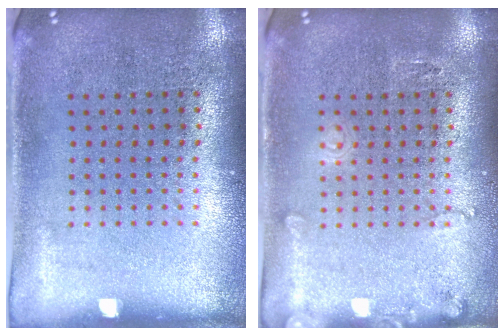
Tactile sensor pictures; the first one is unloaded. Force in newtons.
{"total": 1.3, "press": 1.3, "slide": 0.2}